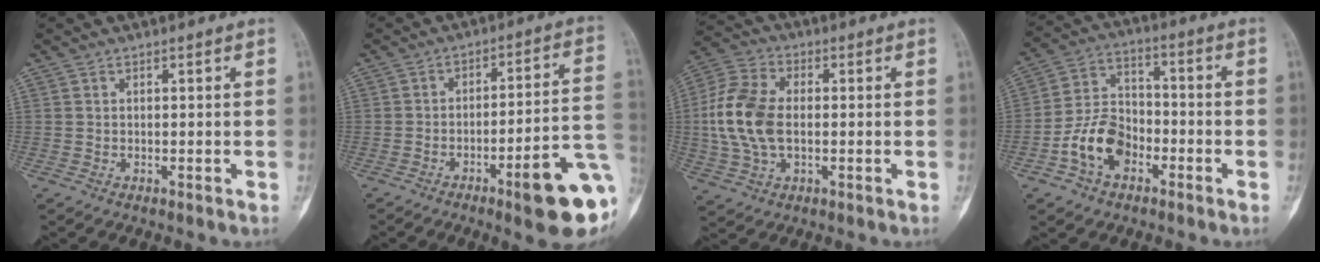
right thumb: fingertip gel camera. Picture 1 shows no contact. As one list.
[{"total": 16.2, "force": [-6.0, 2.8, 14.8], "torque": [-0.155, 0.032, -0.076]}, {"total": 13.3, "force": [-0.2, 8.2, 10.5], "torque": [-0.228, 0.015, -0.006]}, {"total": 10.9, "force": [-4.5, 7.4, 6.7], "torque": [-0.111, 0.041, -0.086]}]